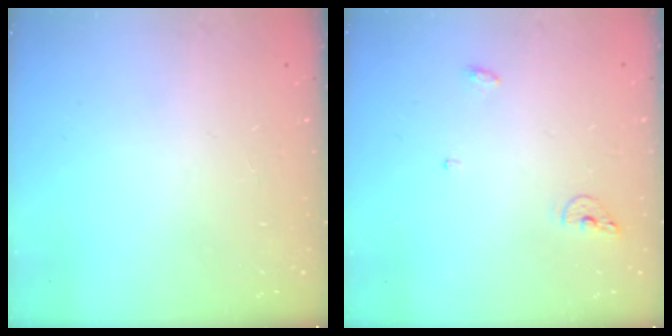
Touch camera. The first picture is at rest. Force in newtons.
{"total": 5.6, "press": 5.5, "slide": 1.0}